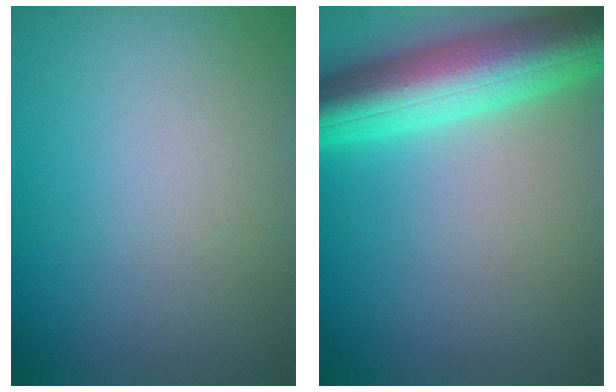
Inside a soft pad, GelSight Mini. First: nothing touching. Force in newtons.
{"total": 9.0, "press": 9.0, "slide": 0.5}